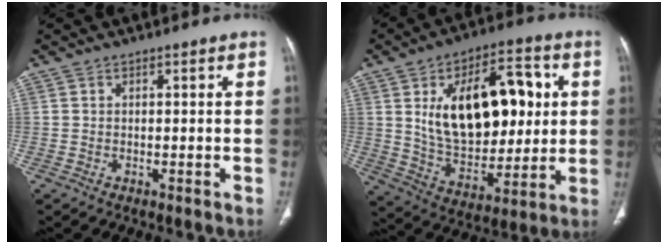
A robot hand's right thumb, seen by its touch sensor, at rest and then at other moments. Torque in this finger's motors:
{"motor_torque": [0.41, 3.91, 1.49, 1.28, 0.37]}